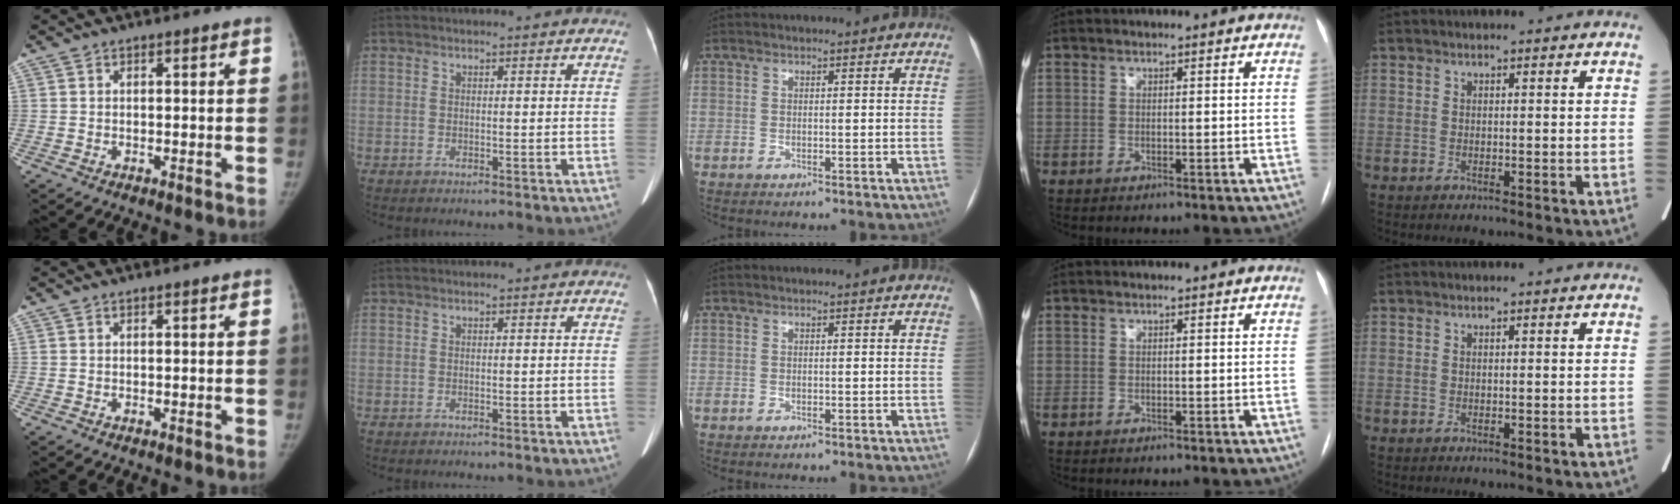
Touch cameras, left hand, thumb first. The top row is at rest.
{}